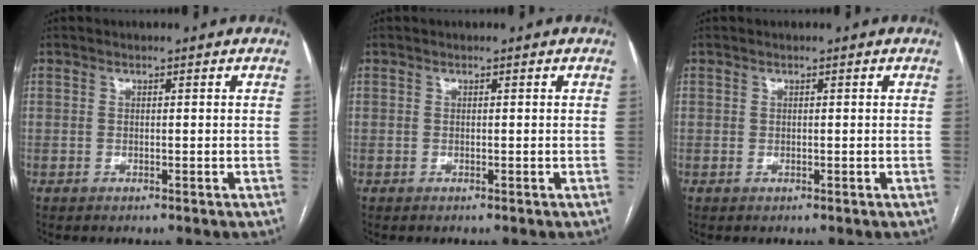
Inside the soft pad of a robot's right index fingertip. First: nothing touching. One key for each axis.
{"total": 0.0}
{"total": 0.0}